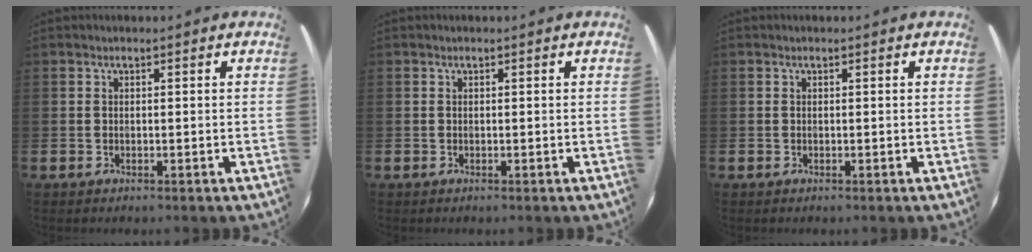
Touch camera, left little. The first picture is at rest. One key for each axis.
{"total": 0.0}
{"total": 0.0}